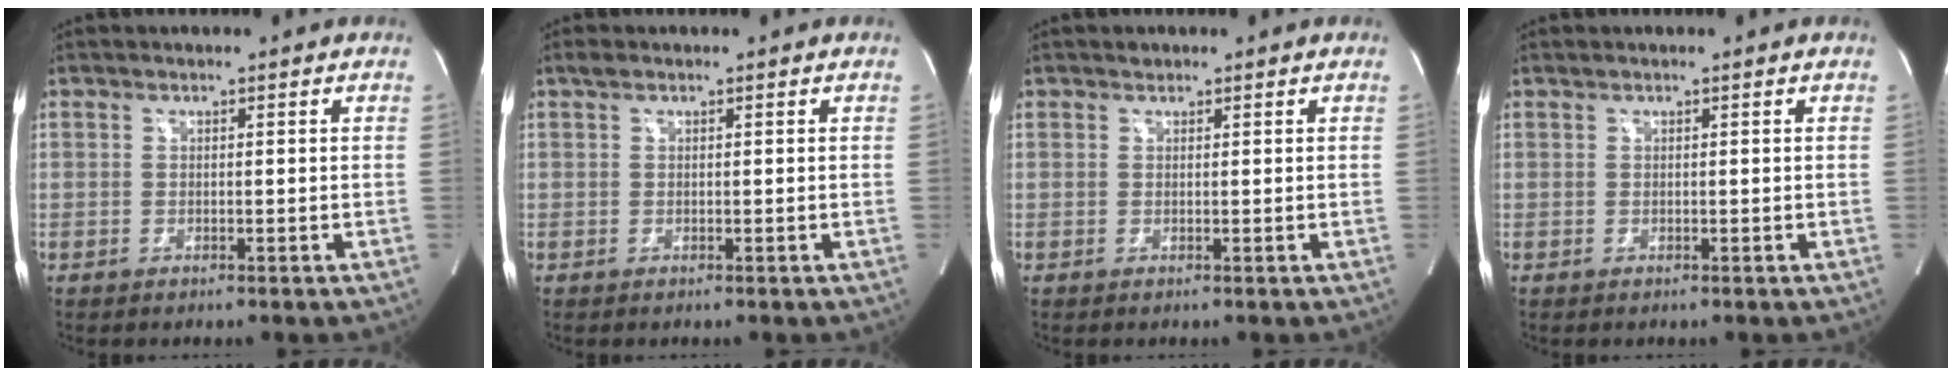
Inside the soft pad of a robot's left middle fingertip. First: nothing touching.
{"total": 0.7, "force": [0.5, 0.4, 0.4], "torque": [-0.008, 0.012, 0.010]}
{"total": 0.6, "force": [0.5, 0.3, 0.0], "torque": [-0.001, 0.002, 0.007]}
{"total": 0.0}